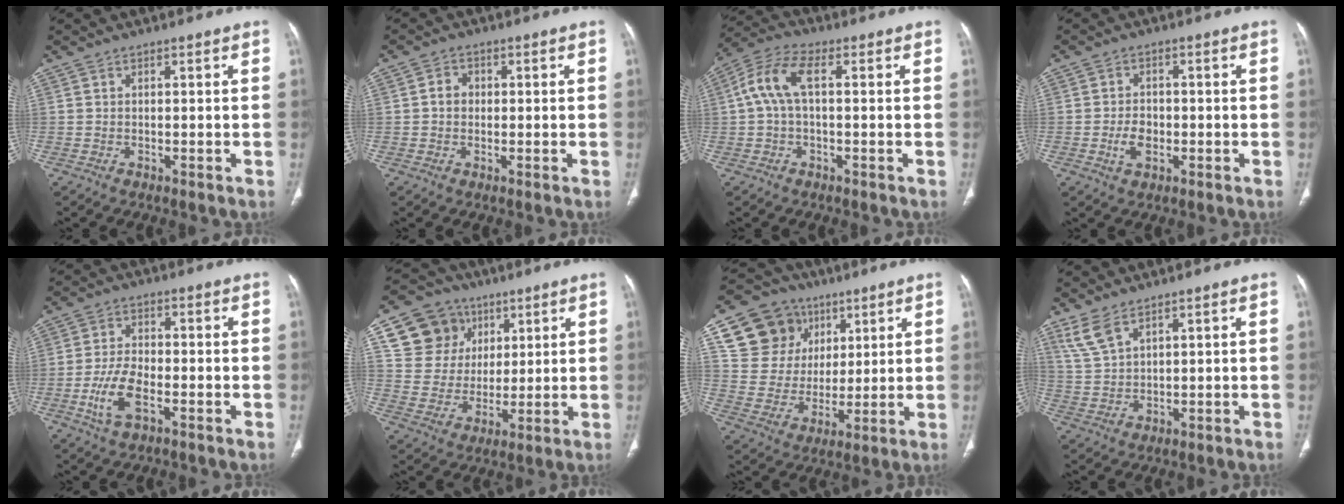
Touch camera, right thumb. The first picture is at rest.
{"total": 2.6, "force": [-0.1, 2.2, 1.3], "torque": [-0.011, 0.010, -0.008]}
{"total": 7.7, "force": [0.6, 3.5, 6.8], "torque": [-0.154, 0.028, 0.006]}
{"total": 4.2, "force": [-1.2, 2.8, 2.9], "torque": [-0.048, 0.007, -0.018]}
{"total": 7.5, "force": [-2.9, 3.3, 6.1], "torque": [-0.130, 0.010, -0.056]}
{"total": 13.7, "force": [6.1, 11.6, 3.9], "torque": [-0.038, -0.010, 0.119]}
{"total": 16.1, "force": [7.5, 13.2, 5.3], "torque": [-0.060, -0.008, 0.142]}
{"total": 5.0, "force": [3.7, 1.8, 2.9], "torque": [-0.060, -0.010, 0.086]}